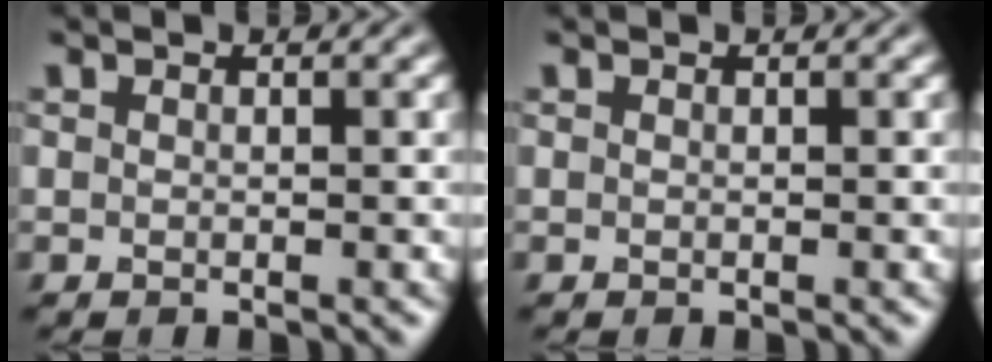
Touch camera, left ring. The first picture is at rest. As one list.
[{"total": 0.0}]